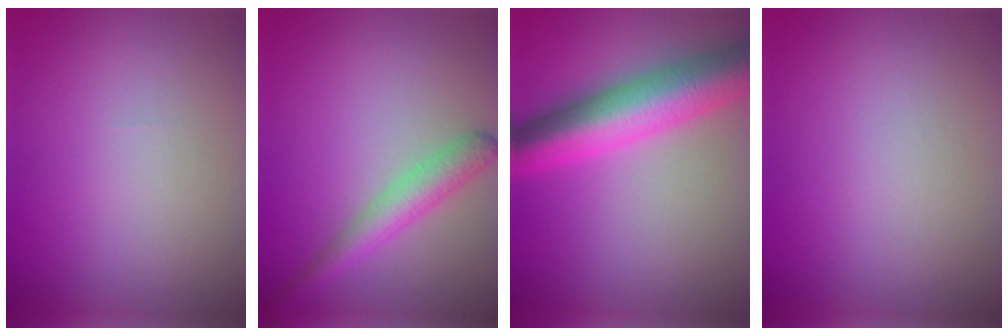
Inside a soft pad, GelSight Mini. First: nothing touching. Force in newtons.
{"total": 3.5, "press": 3.5, "slide": 0.1}
{"total": 9.2, "press": 9.2, "slide": 0.3}
{"total": 0.0}